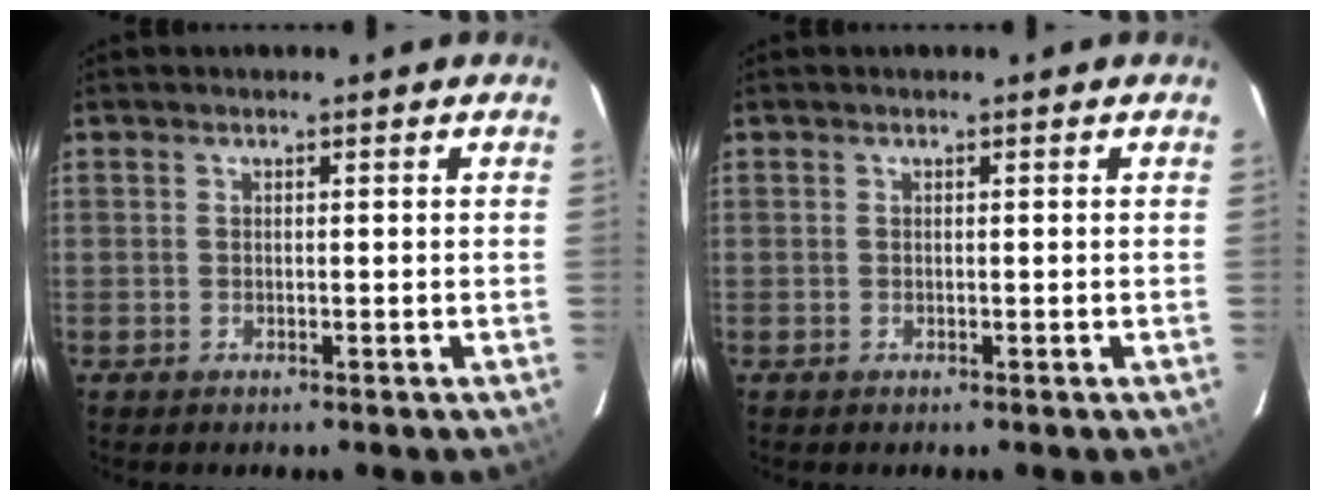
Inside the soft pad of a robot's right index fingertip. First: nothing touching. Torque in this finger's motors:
{"motor_torque": [0.00, 0.00, 0.00, 0.00]}